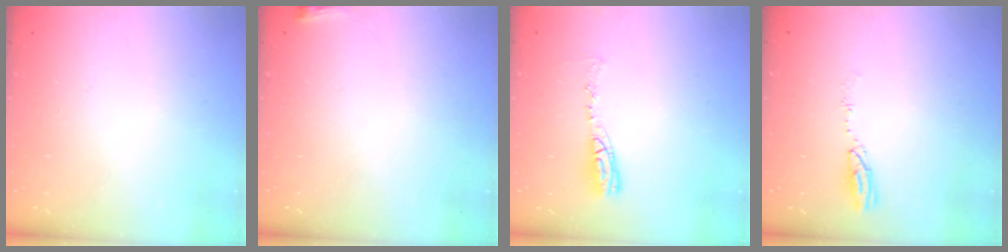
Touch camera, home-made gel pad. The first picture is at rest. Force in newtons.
{"total": 3.5, "press": 3.4, "slide": 0.8}
{"total": 8.9, "press": 8.9, "slide": 0.8}
{"total": 4.0, "press": 4.0, "slide": 0.4}